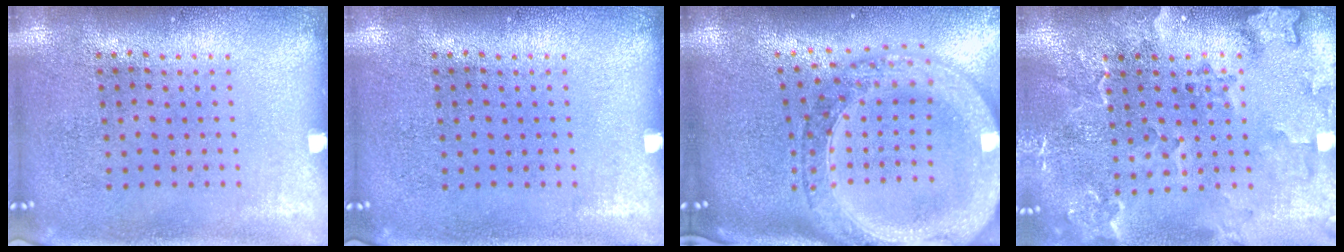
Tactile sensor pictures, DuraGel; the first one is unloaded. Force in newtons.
{"total": 0.0}
{"total": 3.5, "press": 2.8, "slide": 2.1}
{"total": 2.4, "press": 2.2, "slide": 0.9}